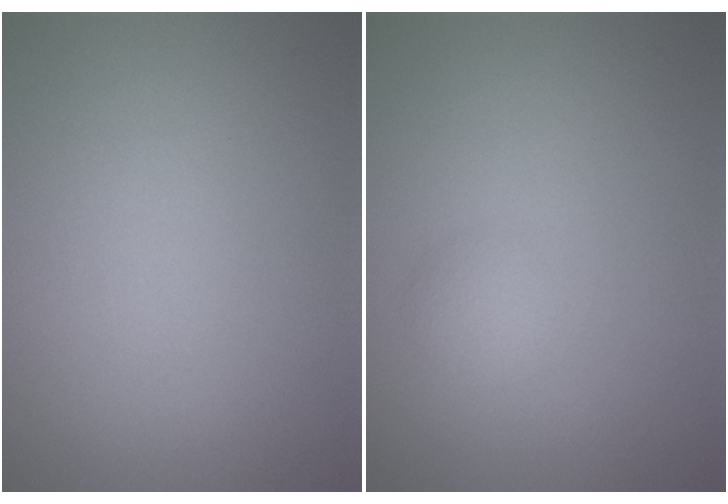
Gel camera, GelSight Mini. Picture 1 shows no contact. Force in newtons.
{"total": 1.5, "press": 1.5, "slide": 0.1}